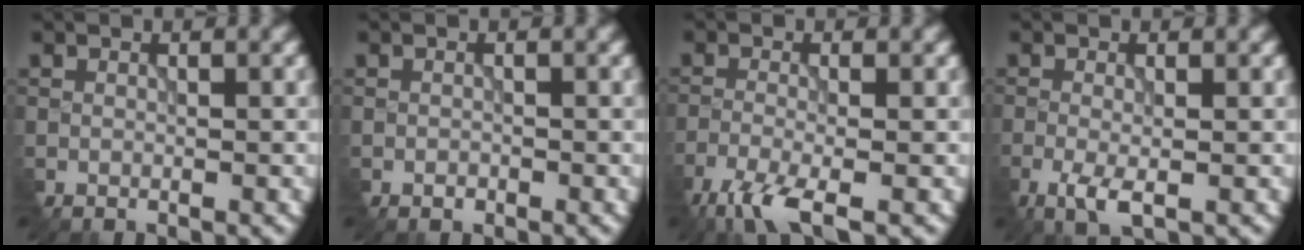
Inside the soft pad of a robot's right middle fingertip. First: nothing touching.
{"total": 1.0, "force": [-0.8, 0.4, 0.2], "torque": [-0.009, -0.005, -0.014]}
{"total": 4.7, "force": [-3.3, 0.9, 3.1], "torque": [-0.076, -0.010, -0.069]}
{"total": 2.8, "force": [-1.6, 0.8, 2.2], "torque": [-0.056, -0.007, -0.029]}